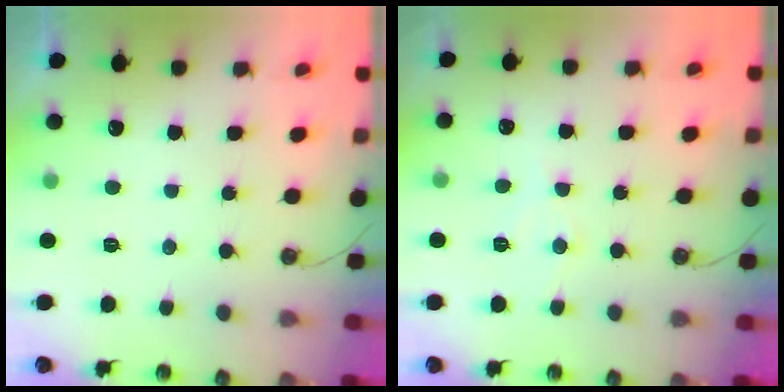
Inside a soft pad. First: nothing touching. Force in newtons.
{"total": 5.3, "press": 5.2, "slide": 0.8}